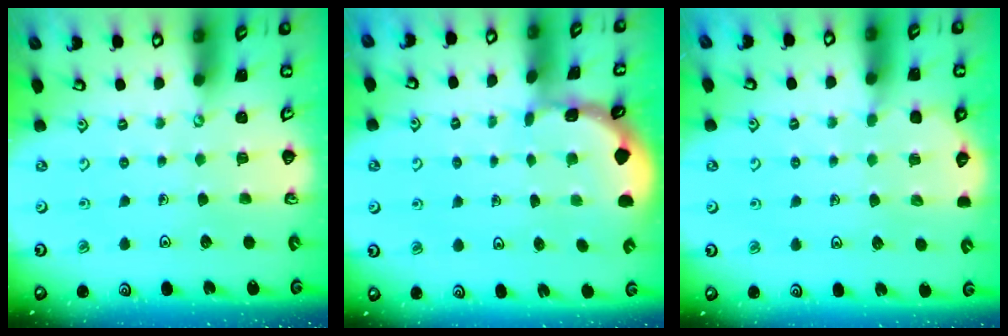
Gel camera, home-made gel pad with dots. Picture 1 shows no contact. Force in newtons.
{"total": 1.1, "press": 1.0, "slide": 0.1}
{"total": 4.5, "press": 4.5, "slide": 0.8}